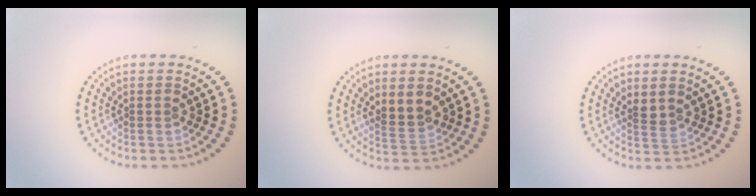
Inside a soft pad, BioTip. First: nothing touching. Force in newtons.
{"total": 2.4, "press": 2.3, "slide": 0.7}
{"total": 1.6, "press": 1.3, "slide": 0.9}